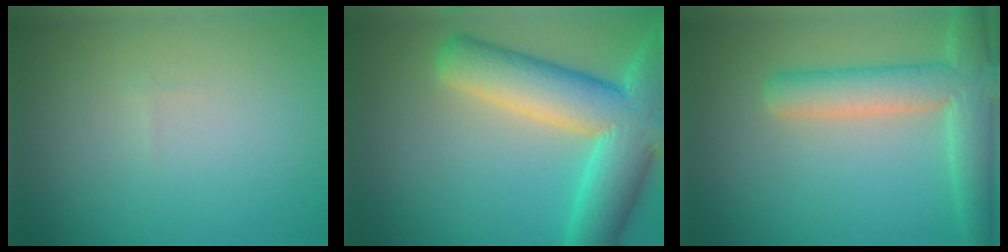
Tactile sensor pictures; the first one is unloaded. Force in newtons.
{"total": 10.7, "press": 10.7, "slide": 0.8}
{"total": 6.0, "press": 6.0, "slide": 0.4}